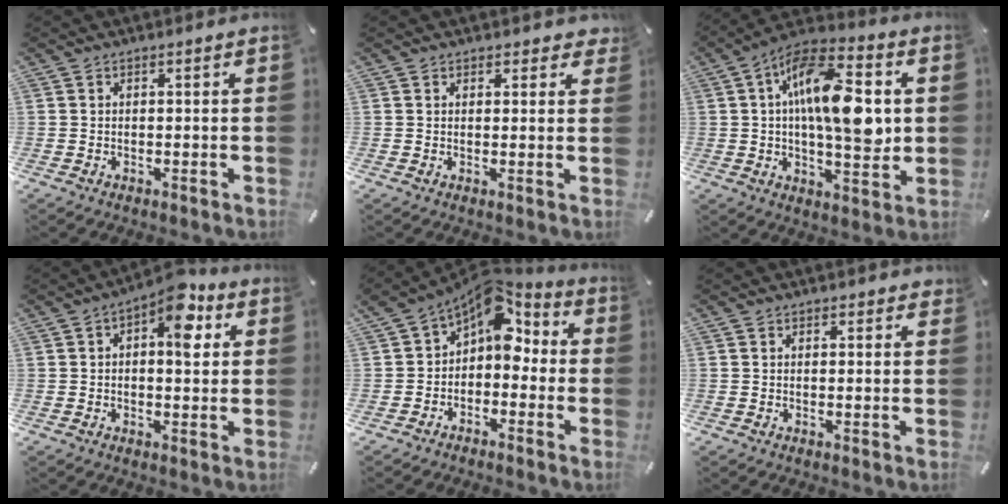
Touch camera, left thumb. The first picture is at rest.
{"total": 2.1, "force": [1.5, 1.4, 0.4], "torque": [0.005, -0.001, 0.024]}
{"total": 18.0, "force": [2.5, 8.2, 15.8], "torque": [-0.262, -0.006, 0.037]}
{"total": 9.7, "force": [3.6, 5.0, 7.5], "torque": [-0.082, -0.019, 0.055]}
{"total": 9.4, "force": [3.9, 6.8, 5.2], "torque": [-0.075, -0.028, 0.069]}
{"total": 1.4, "force": [1.1, 0.9, 0.1], "torque": [0.005, -0.001, 0.019]}